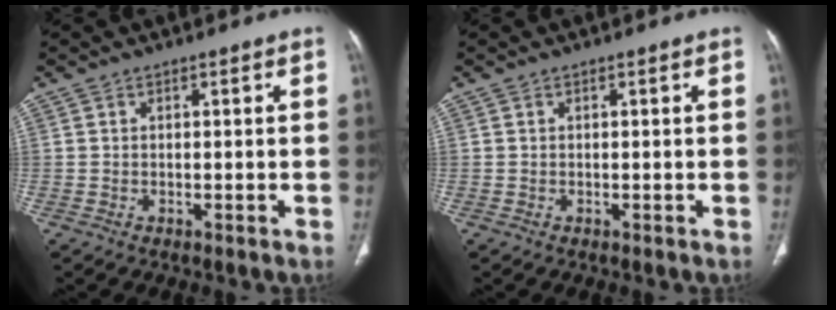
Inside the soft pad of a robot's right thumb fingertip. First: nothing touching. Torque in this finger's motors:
{"motor_torque": [0.05, 0.02, -0.24, 0.08, 0.02]}